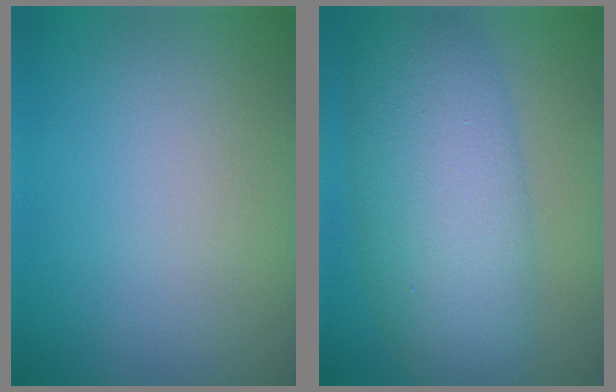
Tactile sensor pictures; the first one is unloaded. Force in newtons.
{"total": 9.4, "press": 9.4, "slide": 0.2}